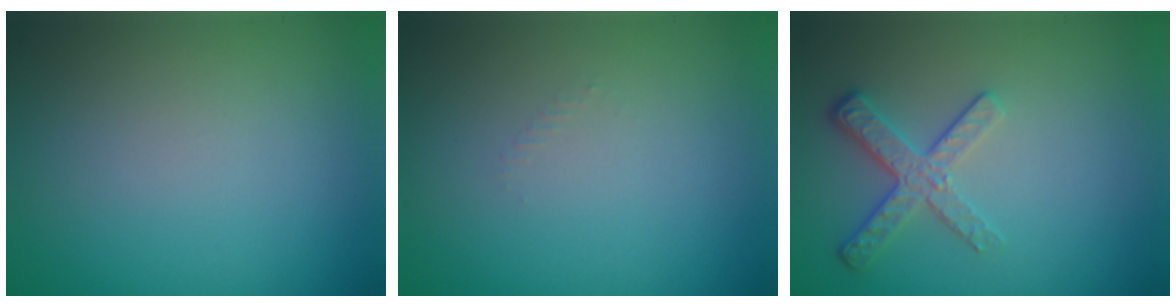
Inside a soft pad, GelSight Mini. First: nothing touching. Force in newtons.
{"total": 0.5, "press": 0.5, "slide": 0.2}
{"total": 3.0, "press": 2.3, "slide": 1.9}